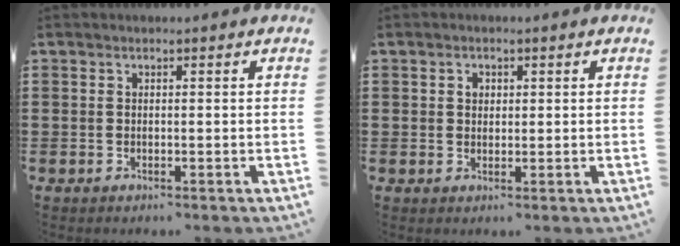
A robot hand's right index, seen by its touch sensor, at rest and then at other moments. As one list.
[{"total": 1.3, "force": [0.3, 1.1, 0.7], "torque": [-0.016, 0.006, 0.006]}]